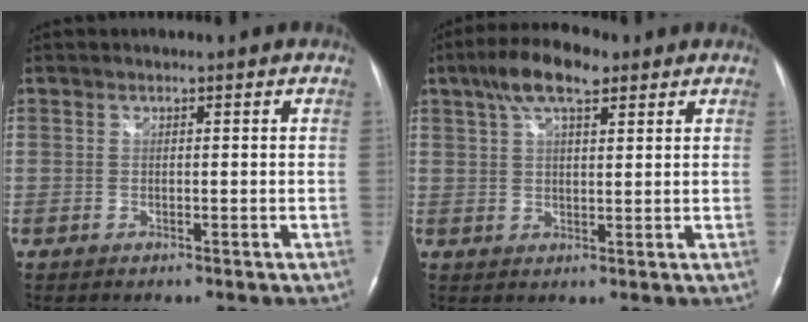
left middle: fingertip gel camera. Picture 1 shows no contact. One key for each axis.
{"total": 8.4, "fx": 5.0, "fy": 2.7, "fz": 6.2, "tx": -0.120, "ty": 0.024, "tz": 0.086}